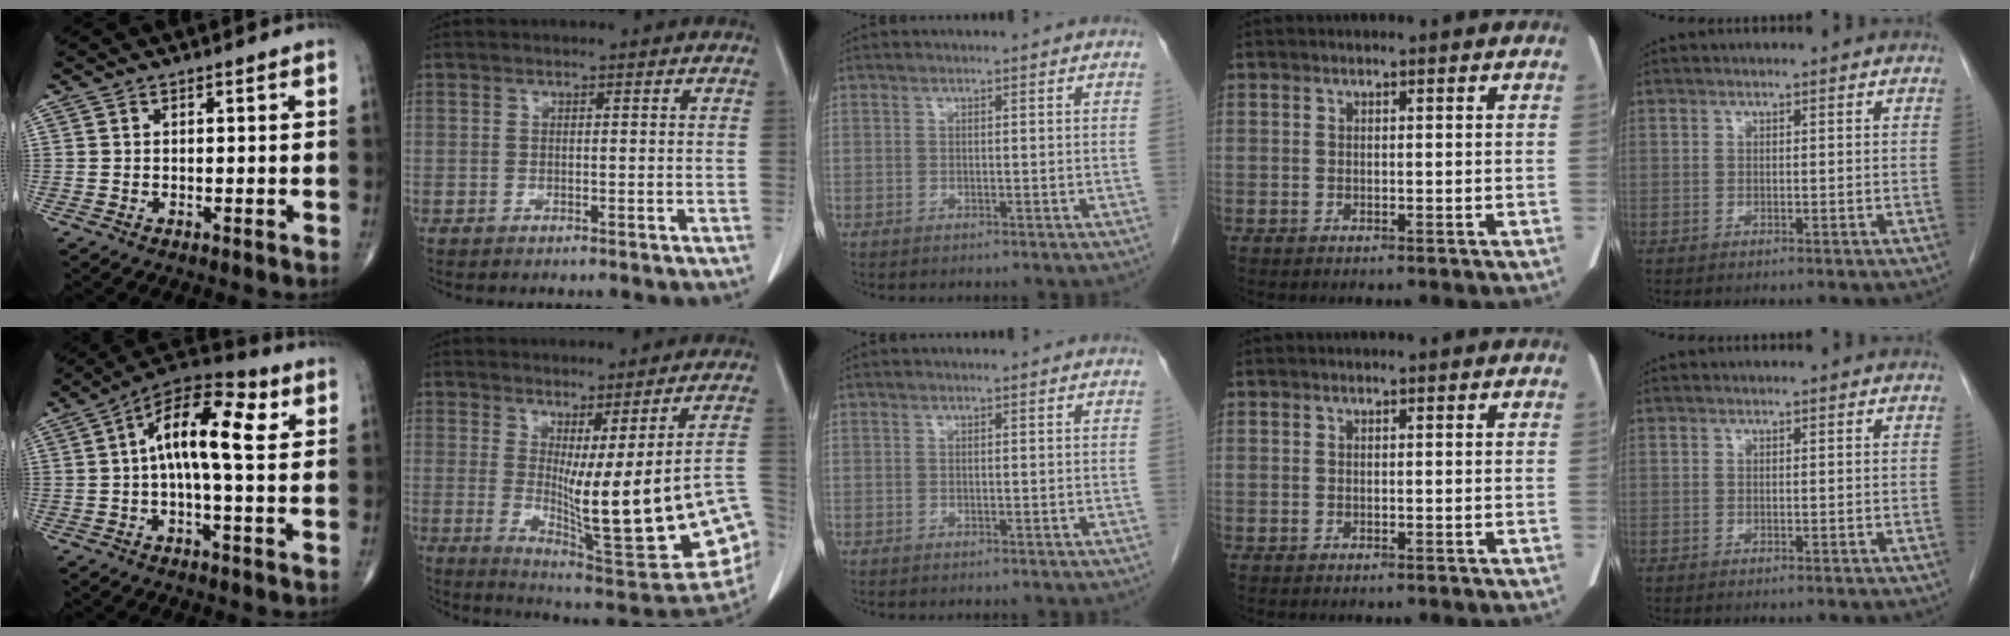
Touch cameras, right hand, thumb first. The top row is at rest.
{"thumb": {"total": 14.1, "force": [2.9, 5.1, 12.8], "torque": [-0.209, 0.030, 0.037]}, "index": {"total": 18.3, "force": [-2.1, 3.0, 18.0], "torque": [-0.202, -0.025, -0.005]}}